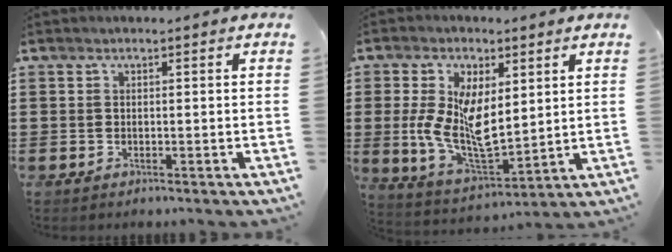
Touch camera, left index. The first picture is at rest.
{"total": 10.4, "force": [1.9, 5.2, 8.8], "torque": [-0.195, -0.009, 0.037]}